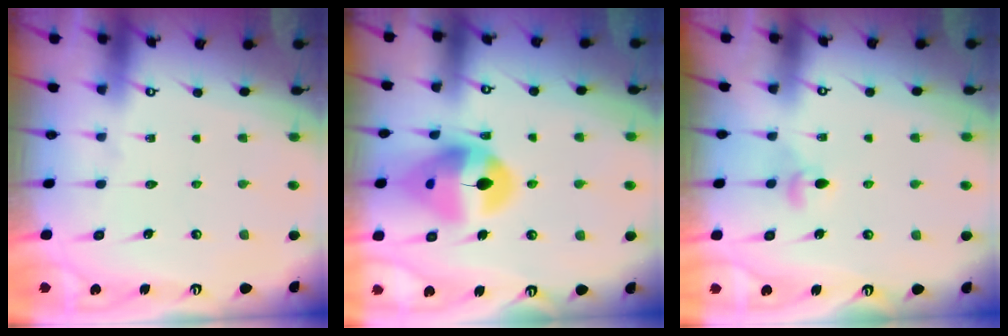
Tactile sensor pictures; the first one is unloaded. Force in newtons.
{"total": 15.6, "press": 15.5, "slide": 1.9}
{"total": 3.7, "press": 3.6, "slide": 0.7}